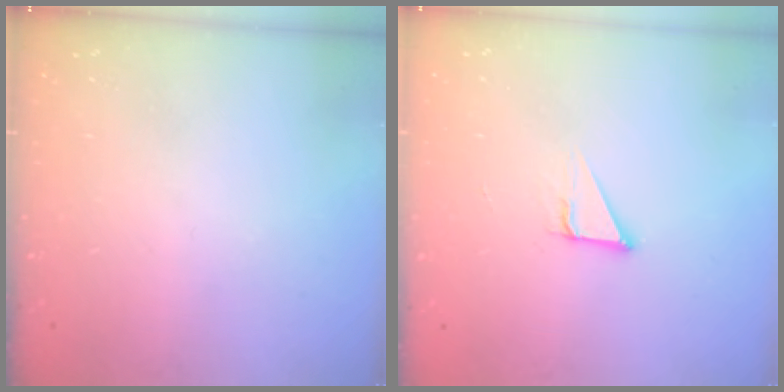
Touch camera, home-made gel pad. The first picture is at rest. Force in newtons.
{"total": 2.8, "press": 2.8, "slide": 0.2}